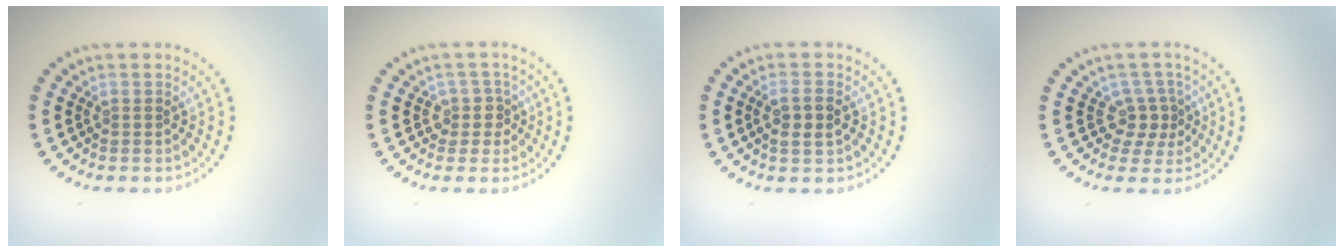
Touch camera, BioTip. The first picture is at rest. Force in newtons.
{"total": 1.8, "press": 1.4, "slide": 1.2}
{"total": 2.2, "press": 2.1, "slide": 0.5}
{"total": 2.5, "press": 1.8, "slide": 1.7}